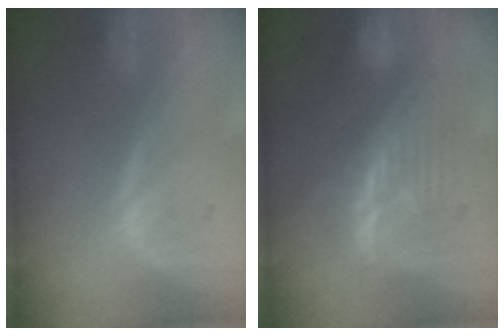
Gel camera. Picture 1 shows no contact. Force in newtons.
{"total": 8.9, "press": 8.4, "slide": 2.8}